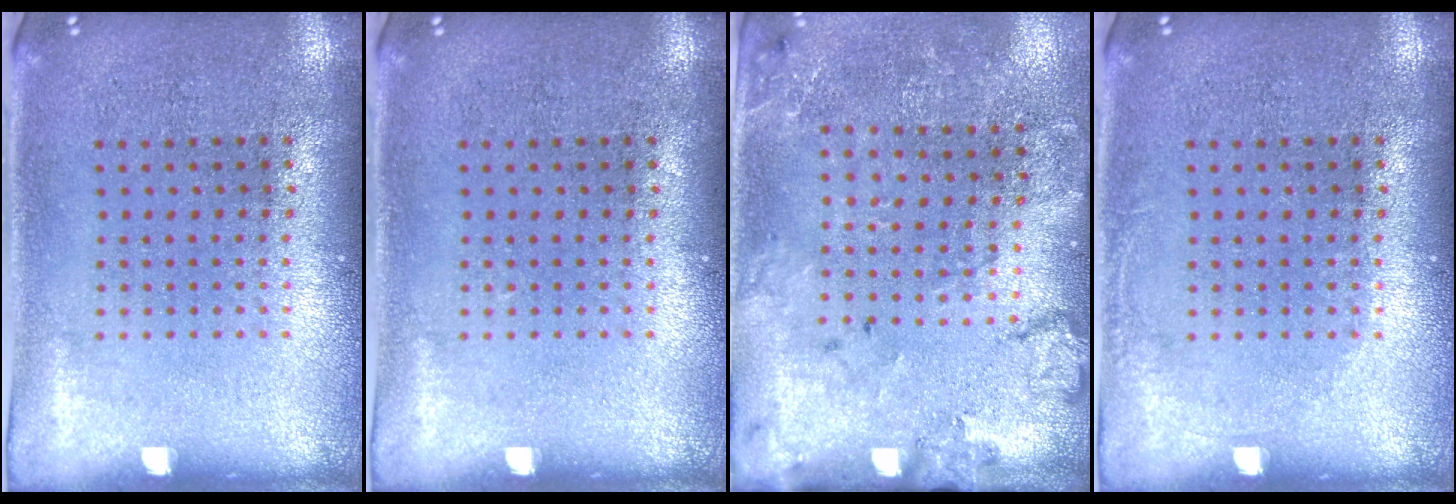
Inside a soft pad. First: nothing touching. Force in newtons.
{"total": 0.0}
{"total": 1.8, "press": 1.6, "slide": 0.8}
{"total": 0.7, "press": 0.7, "slide": 0.1}